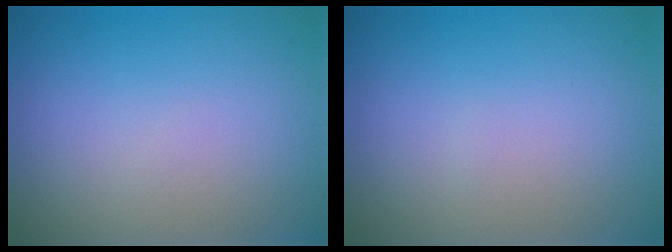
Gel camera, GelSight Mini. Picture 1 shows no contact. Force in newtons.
{"total": 0.0}